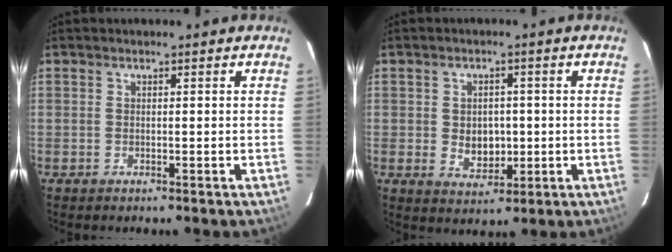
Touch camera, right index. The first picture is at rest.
{"total": 5.5, "force": [-0.3, 4.3, 3.4], "torque": [-0.058, -0.002, 0.006]}